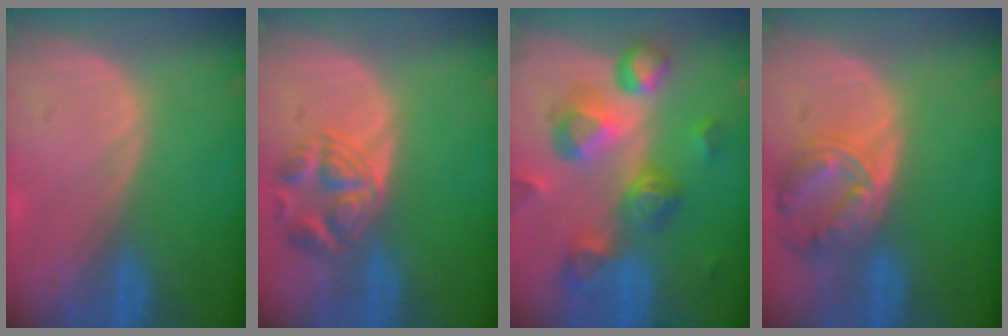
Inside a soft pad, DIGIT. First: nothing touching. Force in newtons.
{"total": 5.4, "press": 5.4, "slide": 0.5}
{"total": 10.7, "press": 9.6, "slide": 4.7}
{"total": 8.2, "press": 7.2, "slide": 4.0}